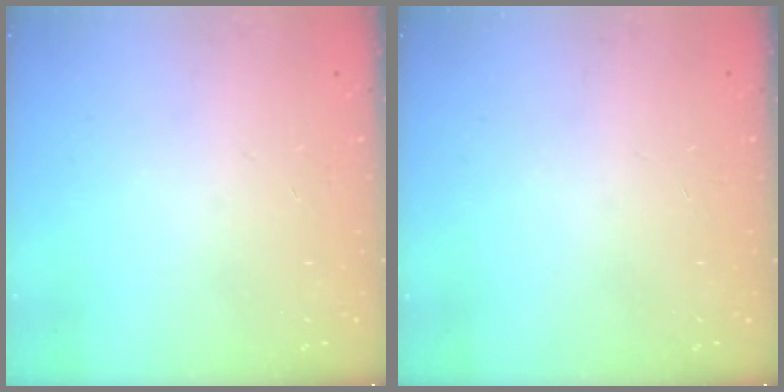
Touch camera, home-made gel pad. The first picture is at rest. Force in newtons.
{"total": 0.0}